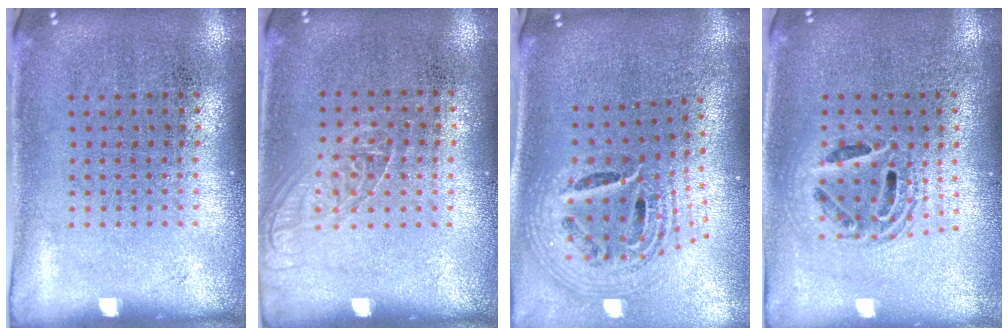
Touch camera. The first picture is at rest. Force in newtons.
{"total": 1.2, "press": 1.1, "slide": 0.5}
{"total": 2.5, "press": 1.8, "slide": 1.8}
{"total": 1.5, "press": 1.3, "slide": 0.8}